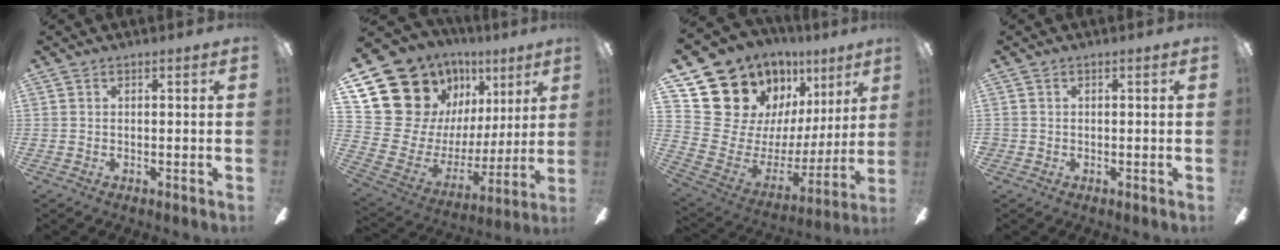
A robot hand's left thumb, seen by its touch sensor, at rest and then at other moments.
{"total": 18.4, "force": [10.8, 13.9, 5.7], "torque": [-0.108, -0.083, 0.235]}
{"total": 17.5, "force": [12.8, 10.8, 5.0], "torque": [-0.102, -0.107, 0.262]}
{"total": 0.7, "force": [0.0, 0.7, 0.0], "torque": [0.001, 0.005, -0.002]}